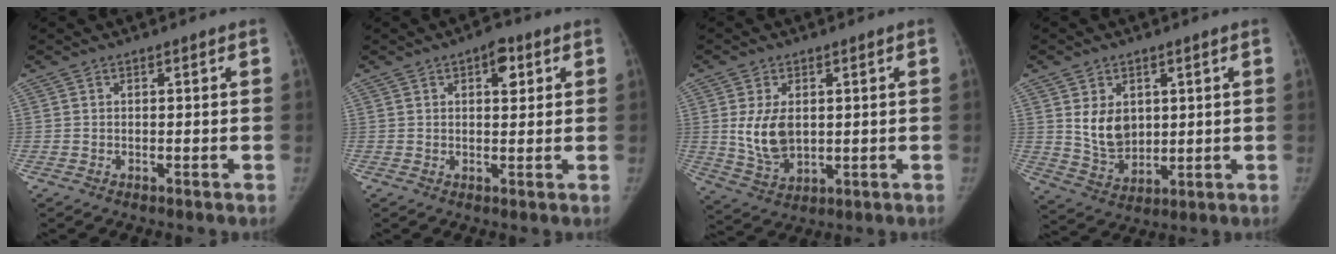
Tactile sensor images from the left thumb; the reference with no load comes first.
{"total": 4.4, "force": [2.0, 2.3, 3.2], "torque": [-0.027, -0.003, 0.022]}
{"total": 8.4, "force": [1.0, 5.3, 6.4], "torque": [-0.110, -0.014, 0.034]}
{"total": 8.2, "force": [2.2, 6.0, 5.1], "torque": [-0.061, -0.023, 0.056]}